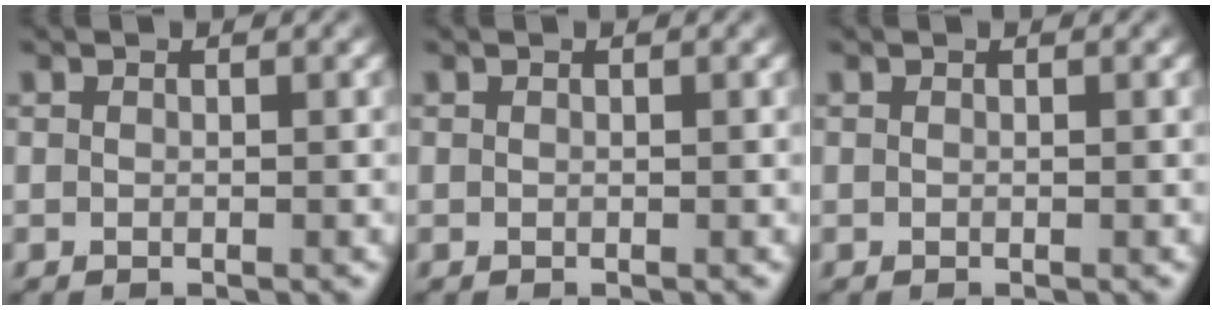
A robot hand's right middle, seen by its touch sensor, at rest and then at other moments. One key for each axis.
{"total": 0.0}
{"total": 0.0}